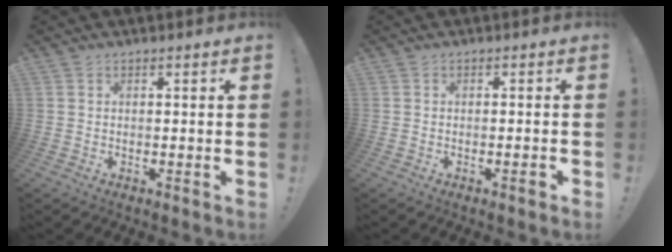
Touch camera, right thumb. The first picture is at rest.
{"total": 2.0, "force": [-1.2, -0.1, 1.6], "torque": [-0.031, 0.004, -0.020]}